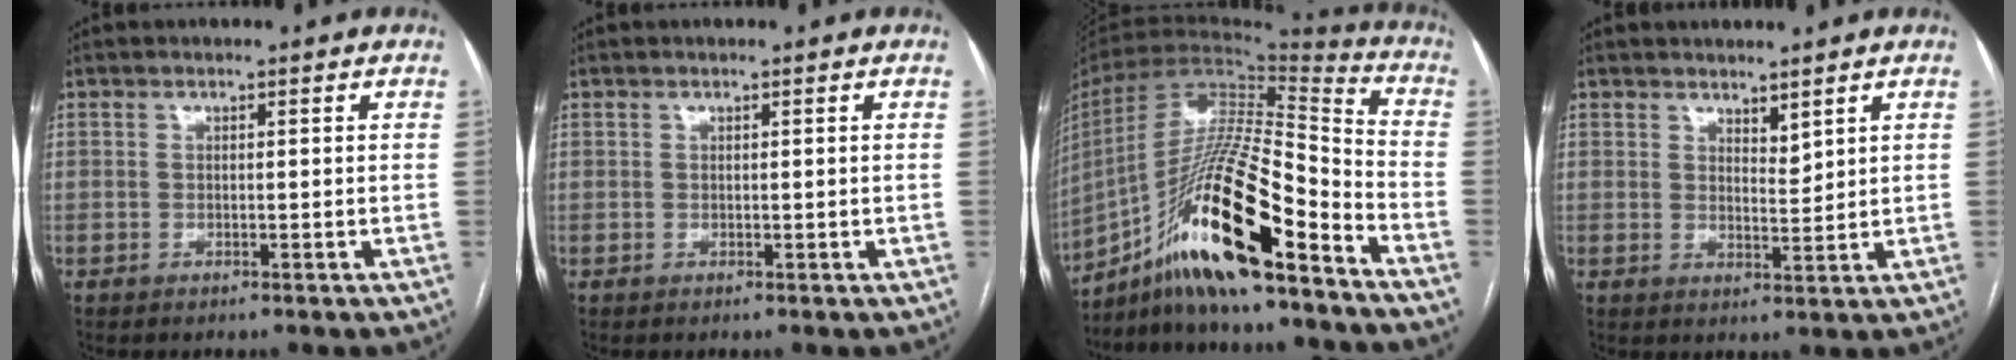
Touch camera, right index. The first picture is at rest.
{"total": 0.0}
{"total": 21.3, "force": [-13.2, 2.6, 16.5], "torque": [-0.322, -0.009, -0.237]}
{"total": 2.6, "force": [2.3, 0.7, 1.1], "torque": [-0.021, -0.012, 0.046]}